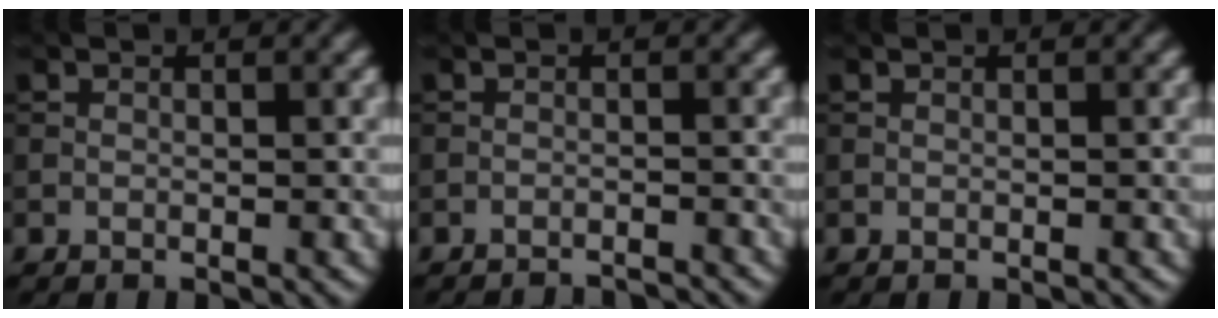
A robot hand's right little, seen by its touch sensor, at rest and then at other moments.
{"total": 3.3, "force": [-3.2, 0.4, 0.7], "torque": [-0.006, 0.006, -0.043]}
{"total": 0.0}